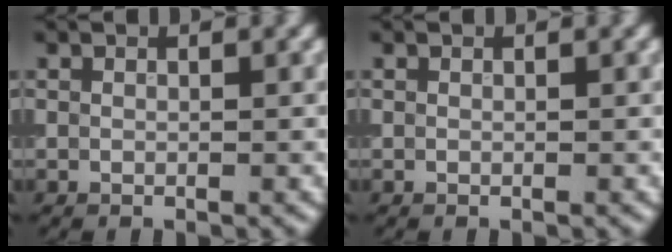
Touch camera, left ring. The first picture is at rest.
{"total": 0.0}